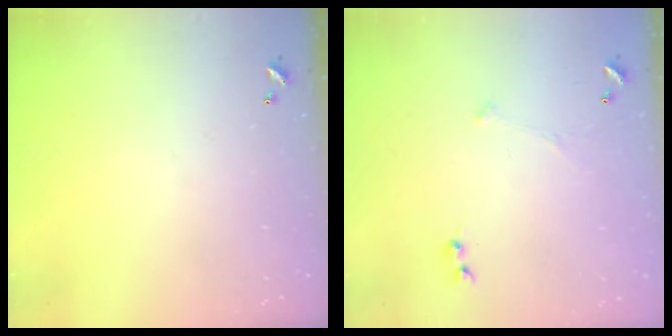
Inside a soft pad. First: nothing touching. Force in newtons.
{"total": 4.8, "press": 4.7, "slide": 0.8}